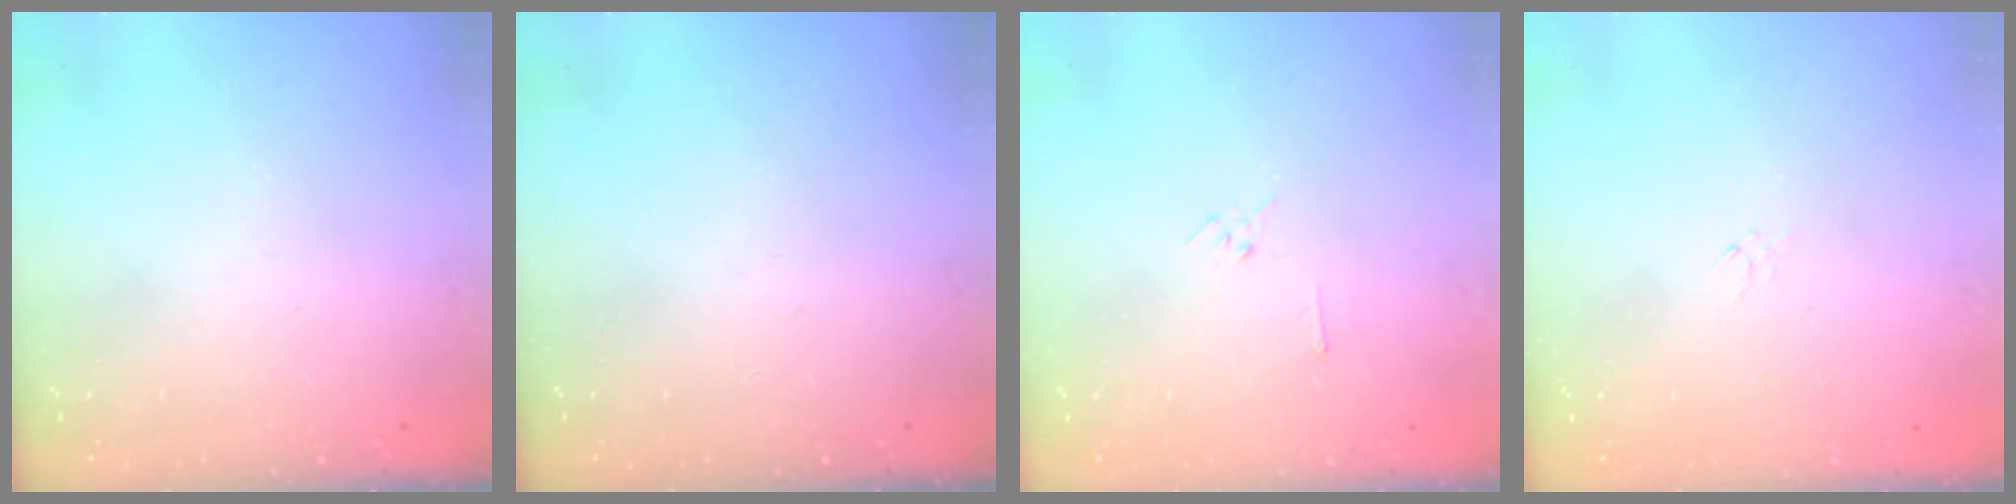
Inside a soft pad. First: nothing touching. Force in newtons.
{"total": 0.0}
{"total": 3.5, "press": 3.4, "slide": 0.8}
{"total": 0.0}